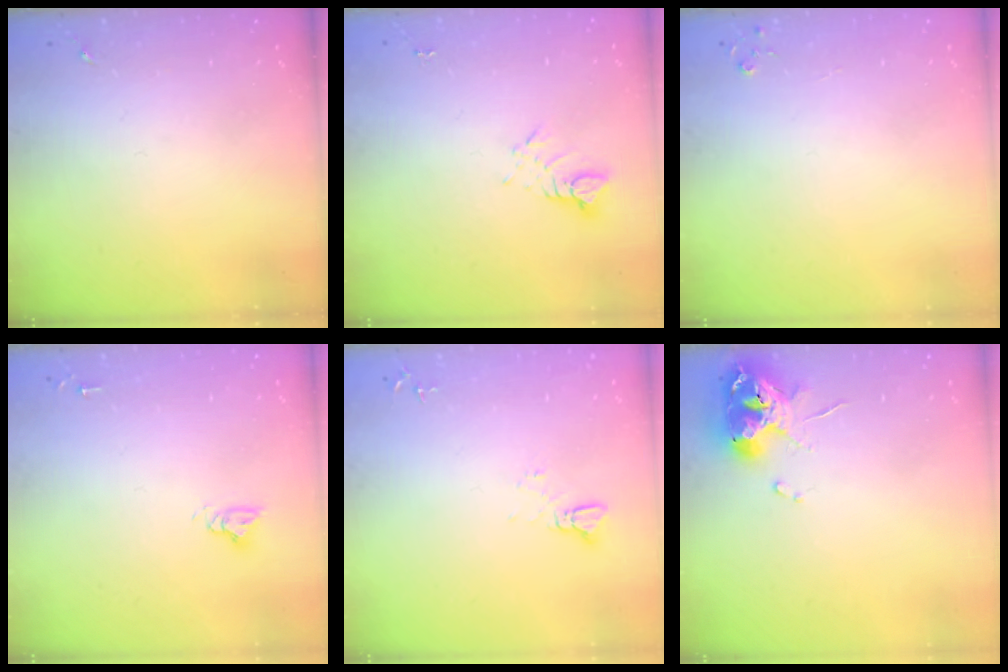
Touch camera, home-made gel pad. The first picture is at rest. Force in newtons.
{"total": 3.1, "press": 3.1, "slide": 0.1}
{"total": 2.7, "press": 2.7, "slide": 0.3}
{"total": 4.8, "press": 4.8, "slide": 0.3}
{"total": 3.7, "press": 3.7, "slide": 0.3}
{"total": 10.3, "press": 10.3, "slide": 1.3}